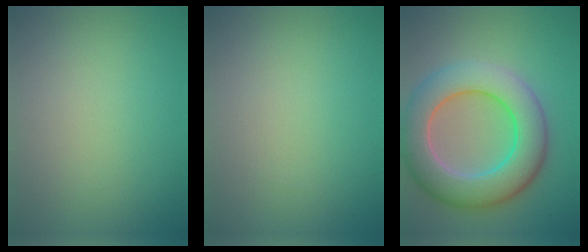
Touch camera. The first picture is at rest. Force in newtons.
{"total": 0.0}
{"total": 9.1, "press": 9.1, "slide": 0.2}